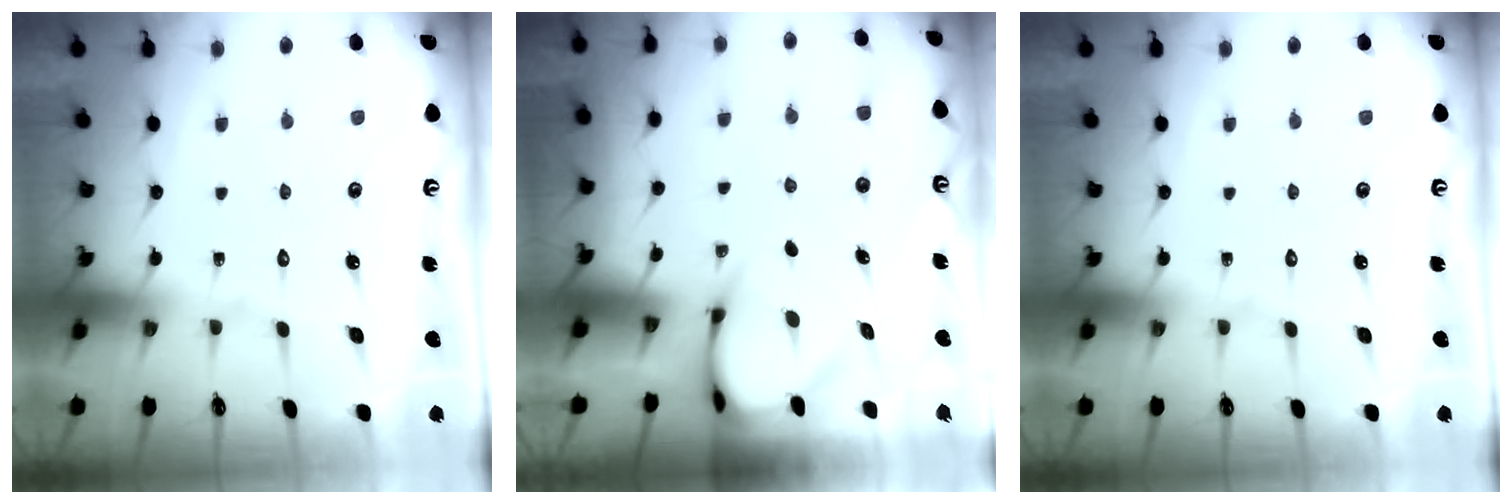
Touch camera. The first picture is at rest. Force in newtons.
{"total": 3.3, "press": 3.3, "slide": 0.2}
{"total": 0.0}